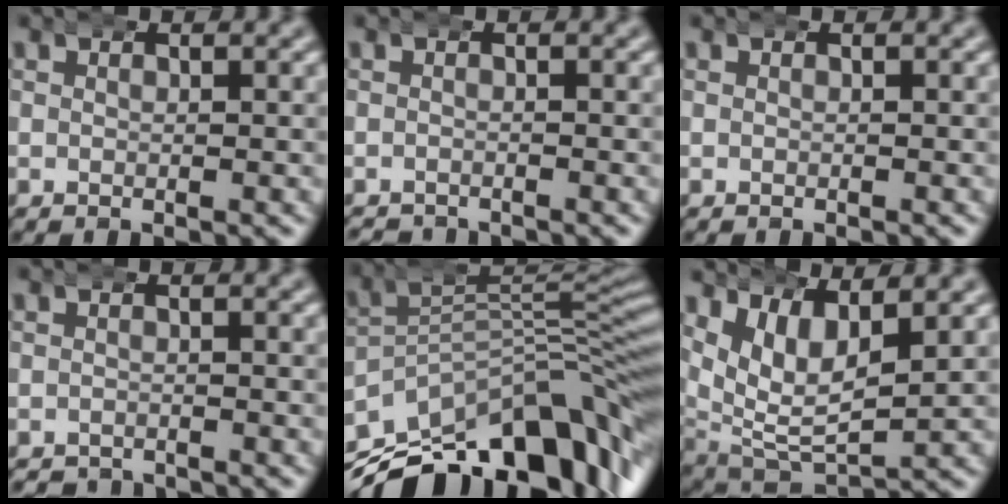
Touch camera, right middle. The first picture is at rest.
{"total": 2.2, "force": [-2.2, 0.2, -0.2], "torque": [0.002, -0.013, -0.033]}
{"total": 0.0}
{"total": 2.8, "force": [-2.8, 0.4, -0.2], "torque": [0.004, -0.014, -0.041]}
{"total": 15.2, "force": [-8.0, 7.9, 10.3], "torque": [-0.138, -0.031, -0.113]}
{"total": 8.8, "force": [2.7, 6.3, 5.6], "torque": [-0.133, -0.020, 0.048]}